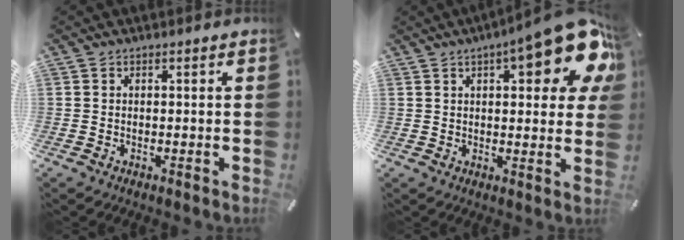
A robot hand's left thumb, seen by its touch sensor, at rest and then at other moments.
{"total": 17.6, "force": [8.2, 5.5, 14.6], "torque": [-0.190, -0.042, 0.125]}